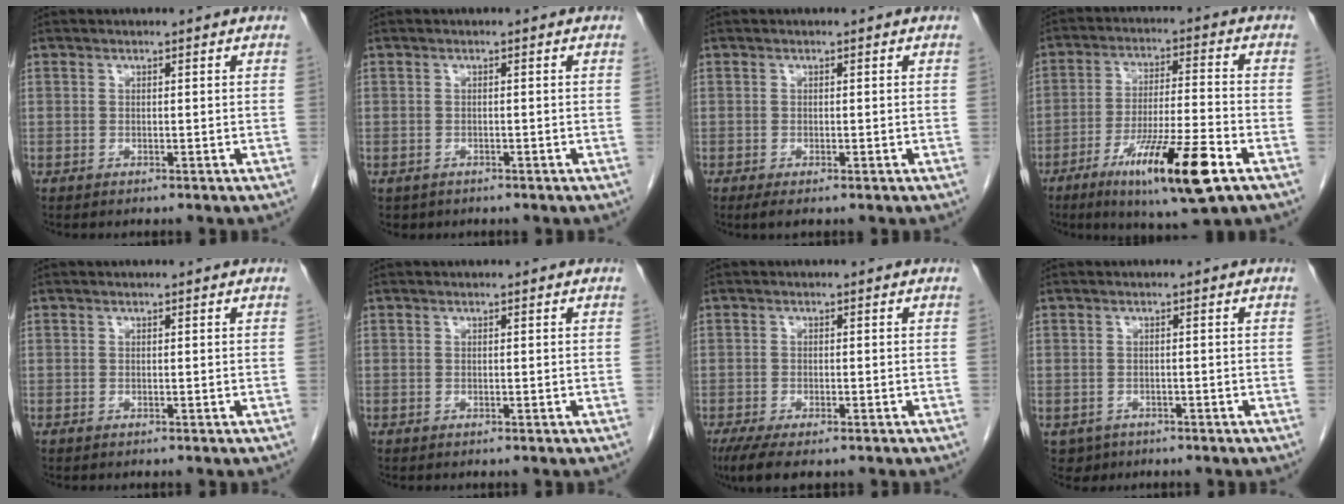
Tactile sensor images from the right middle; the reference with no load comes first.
{"total": 1.5, "force": [-0.9, 1.2, 0.3], "torque": [-0.012, 0.001, -0.009]}
{"total": 1.7, "force": [-0.9, 0.5, 1.4], "torque": [-0.023, -0.003, -0.012]}
{"total": 14.4, "force": [-7.3, 1.0, 12.3], "torque": [-0.219, -0.026, -0.120]}
{"total": 0.0}
{"total": 0.0}
{"total": 6.1, "force": [-4.2, 1.9, 4.0], "torque": [-0.067, -0.014, -0.066]}
{"total": 2.8, "force": [-1.6, 2.3, 0.3], "torque": [-0.005, 0.005, -0.023]}